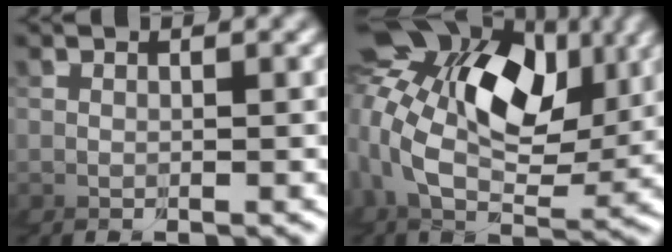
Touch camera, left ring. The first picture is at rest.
{"total": 10.8, "force": [3.3, 7.1, 7.4], "torque": [-0.117, 0.019, 0.032]}